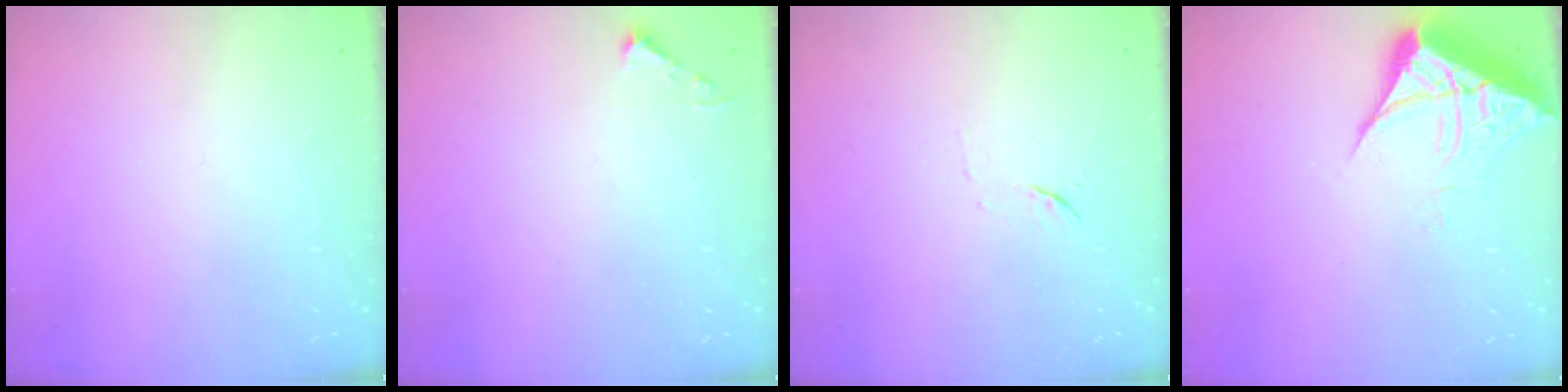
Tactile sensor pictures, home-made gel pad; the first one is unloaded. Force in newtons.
{"total": 3.5, "press": 3.5, "slide": 0.4}
{"total": 5.0, "press": 4.8, "slide": 1.4}
{"total": 7.2, "press": 7.2, "slide": 0.6}